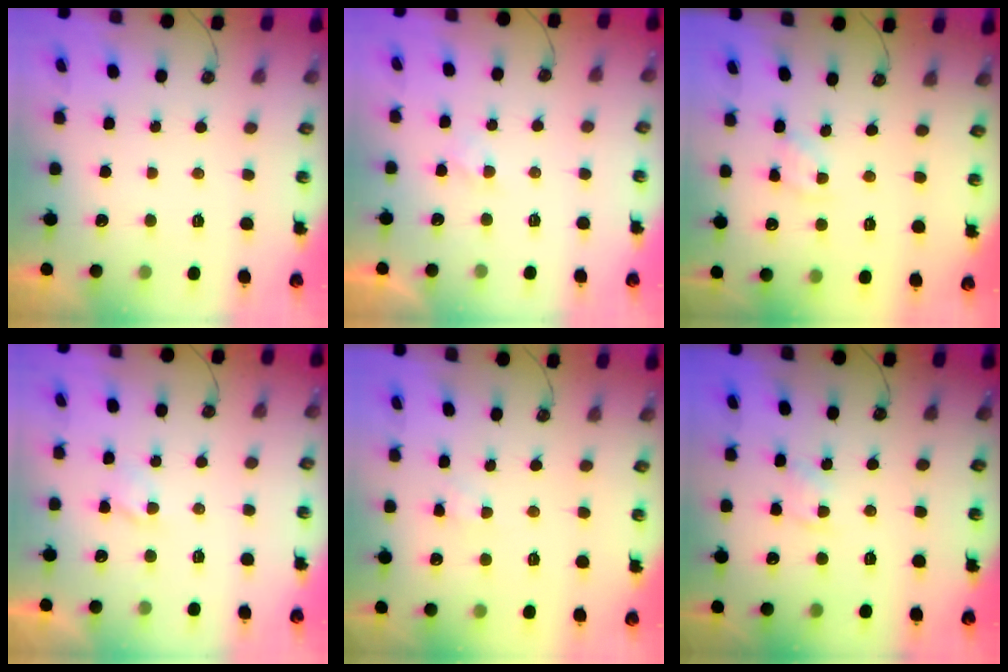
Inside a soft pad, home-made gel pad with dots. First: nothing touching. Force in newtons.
{"total": 1.5, "press": 1.4, "slide": 0.4}
{"total": 4.4, "press": 4.4, "slide": 0.5}
{"total": 2.2, "press": 2.1, "slide": 0.4}
{"total": 2.7, "press": 2.7, "slide": 0.4}
{"total": 6.0, "press": 5.9, "slide": 0.6}